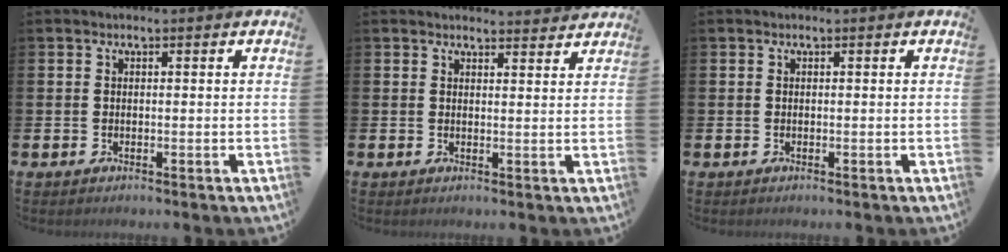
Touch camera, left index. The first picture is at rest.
{"total": 2.4, "force": [2.4, 0.3, 0.0], "torque": [0.005, -0.017, 0.042]}
{"total": 0.0}